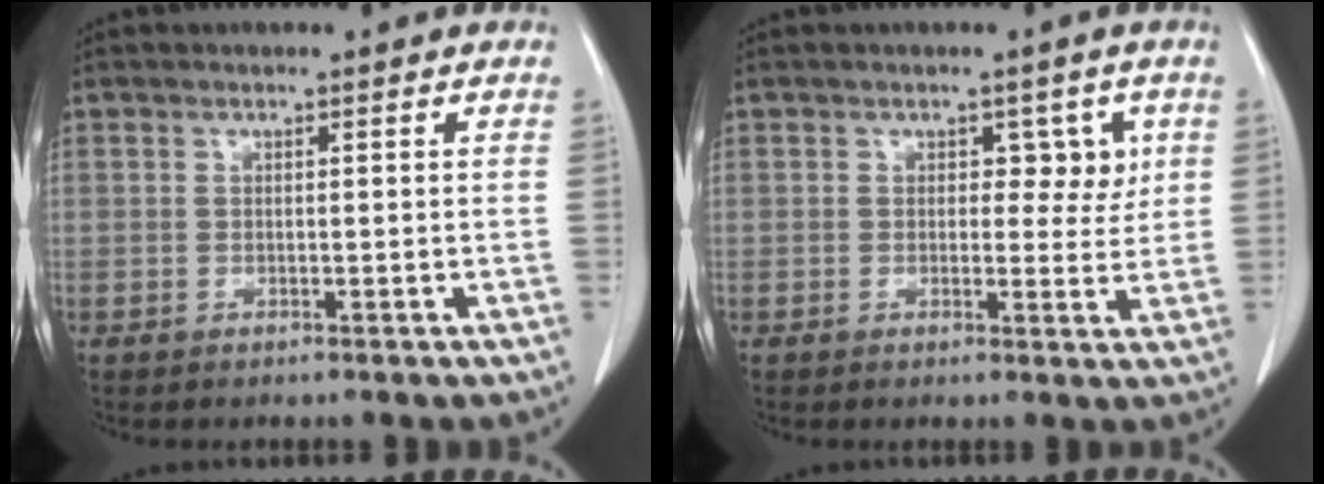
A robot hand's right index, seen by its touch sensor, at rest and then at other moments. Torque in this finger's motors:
{"motor_torque": [0.25, 0.25, 0.07, 0.02]}